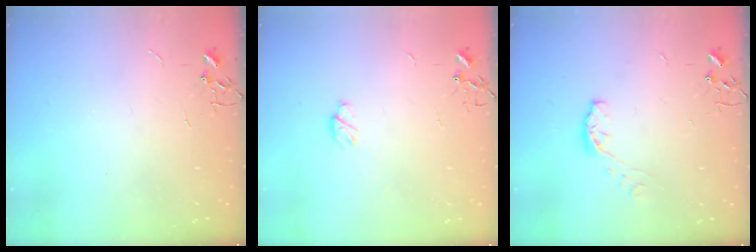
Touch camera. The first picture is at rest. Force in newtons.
{"total": 5.1, "press": 5.1, "slide": 0.5}
{"total": 7.0, "press": 7.0, "slide": 0.6}